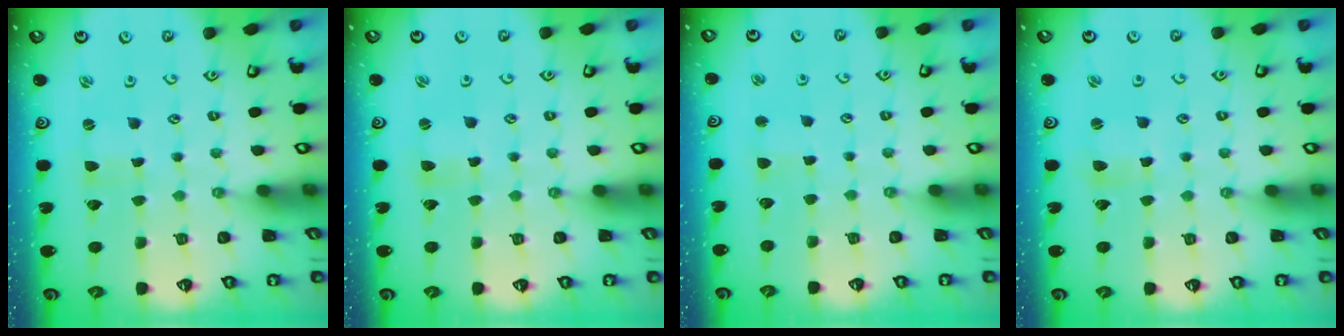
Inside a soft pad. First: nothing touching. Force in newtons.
{"total": 0.7, "press": 0.7, "slide": 0.2}
{"total": 2.3, "press": 2.3, "slide": 0.2}
{"total": 2.1, "press": 2.1, "slide": 0.3}